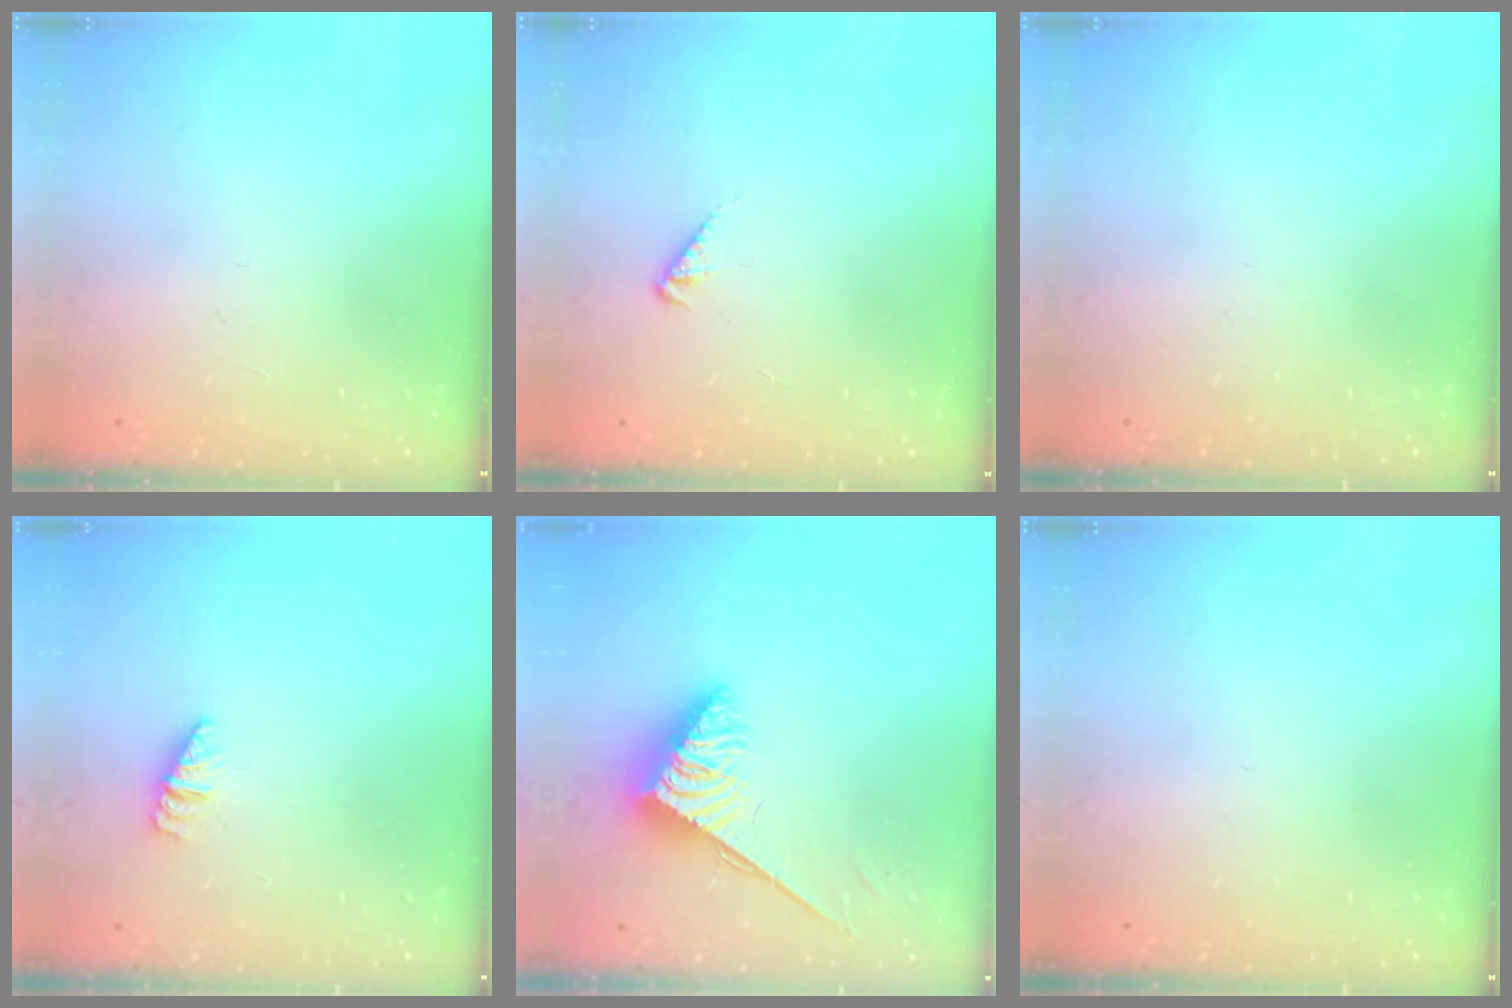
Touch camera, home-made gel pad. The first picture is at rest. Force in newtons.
{"total": 2.5, "press": 2.4, "slide": 0.6}
{"total": 0.0}
{"total": 1.1, "press": 1.1, "slide": 0.2}
{"total": 3.7, "press": 3.6, "slide": 0.6}
{"total": 0.0}